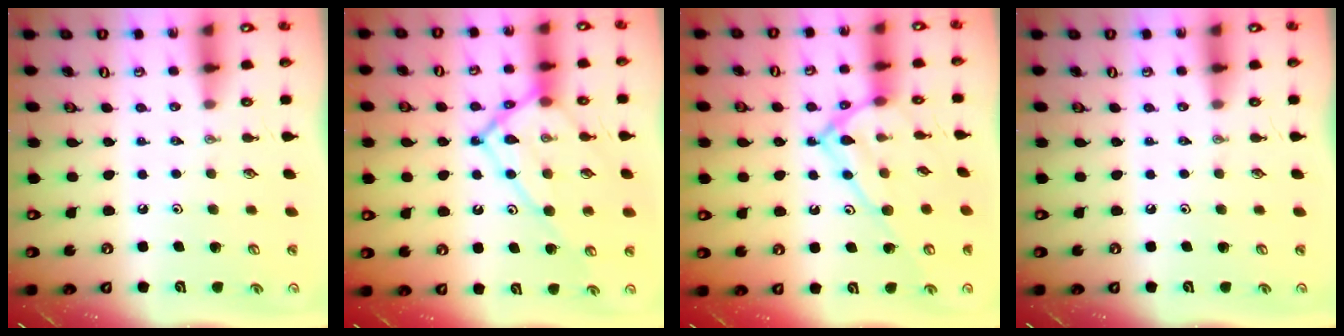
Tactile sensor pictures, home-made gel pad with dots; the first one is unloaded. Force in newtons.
{"total": 15.8, "press": 15.7, "slide": 2.0}
{"total": 14.4, "press": 14.4, "slide": 0.8}
{"total": 0.0}